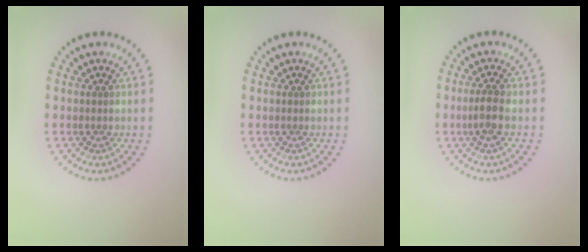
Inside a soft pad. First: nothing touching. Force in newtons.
{"total": 0.0}
{"total": 2.0, "press": 1.7, "slide": 0.9}